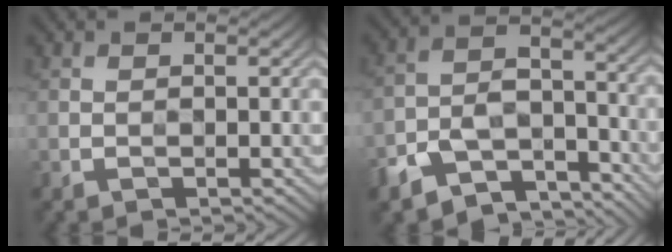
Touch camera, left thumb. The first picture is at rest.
{"total": 10.5, "force": [-7.9, 5.2, 4.6], "torque": [-0.082, -0.011, -0.145]}